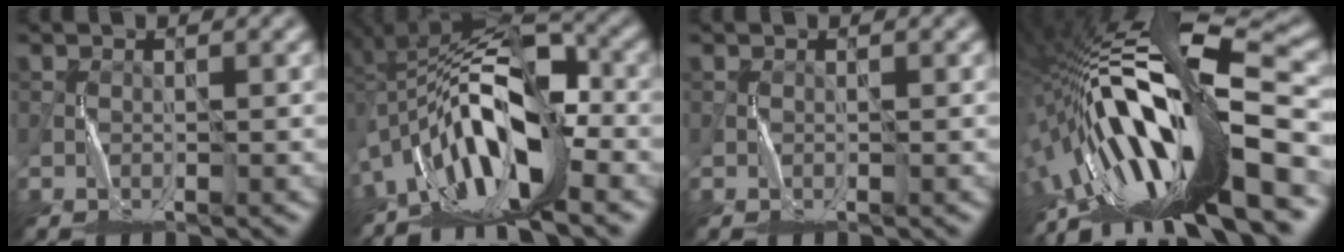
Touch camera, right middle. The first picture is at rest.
{"total": 11.9, "force": [-4.8, 3.6, 10.3], "torque": [-0.163, 0.015, -0.096]}
{"total": 0.0}
{"total": 17.4, "force": [-5.7, 4.9, 15.7], "torque": [-0.274, 0.017, -0.107]}